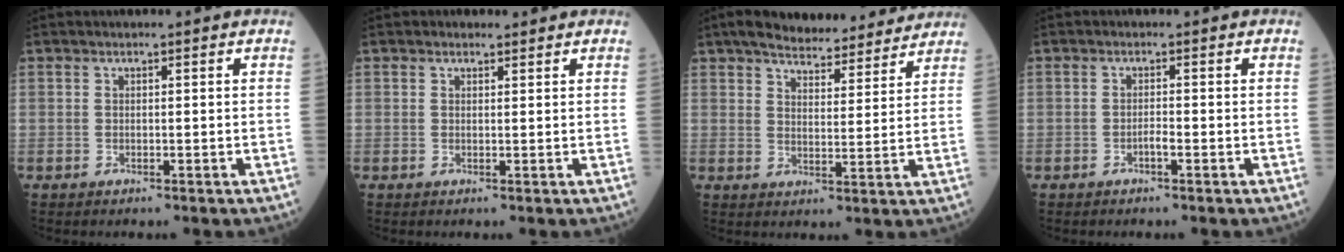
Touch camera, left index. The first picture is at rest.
{"total": 0.9, "force": [0.7, 0.5, 0.1], "torque": [-0.003, 0.001, 0.008]}
{"total": 15.4, "force": [13.8, 3.6, 5.8], "torque": [-0.069, 0.018, 0.186]}
{"total": 1.0, "force": [-0.6, 0.1, 0.8], "torque": [-0.016, 0.002, -0.012]}